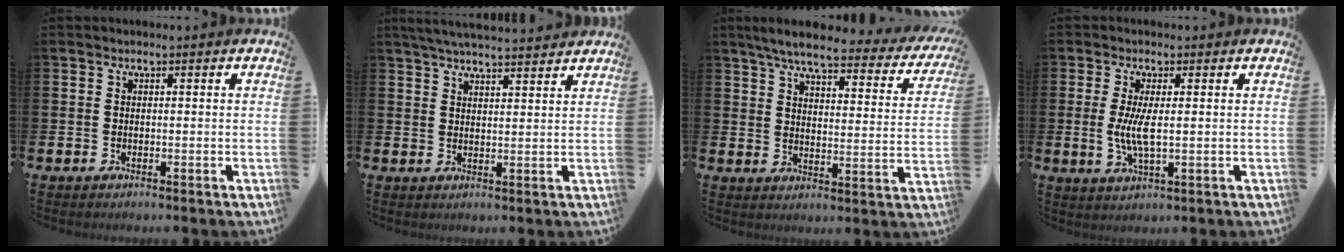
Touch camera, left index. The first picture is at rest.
{"total": 4.4, "force": [4.3, 0.0, 1.0], "torque": [-0.030, -0.015, 0.077]}
{"total": 6.2, "force": [5.2, 1.2, 3.2], "torque": [-0.073, -0.033, 0.079]}
{"total": 4.2, "force": [0.3, 1.2, 4.0], "torque": [-0.072, 0.002, 0.005]}